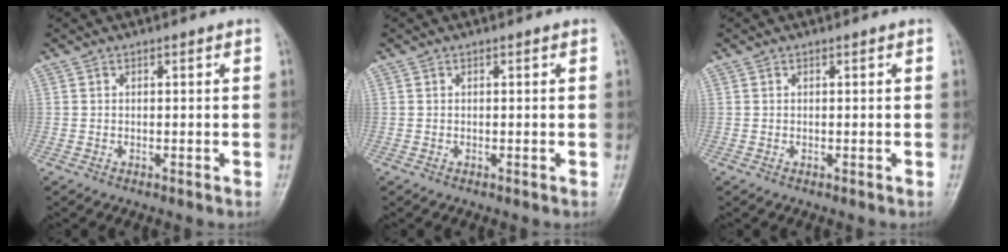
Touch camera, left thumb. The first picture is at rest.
{"total": 0.0}
{"total": 0.0}